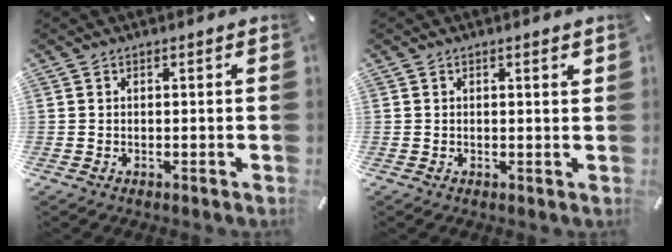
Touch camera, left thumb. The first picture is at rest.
{"total": 1.0, "force": [0.4, 0.1, 0.8], "torque": [-0.016, 0.001, 0.007]}